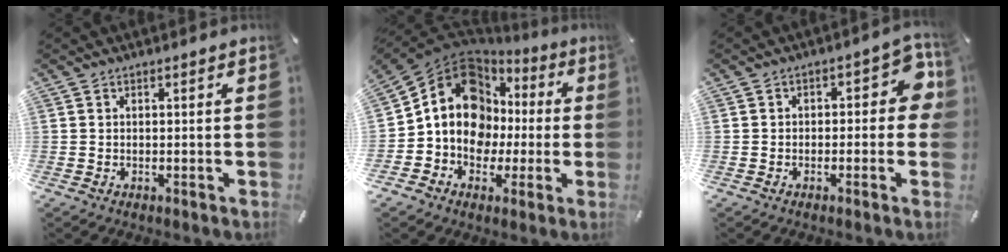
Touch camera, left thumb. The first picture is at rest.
{"total": 14.4, "force": [1.5, 12.5, 6.9], "torque": [-0.128, -0.016, 0.032]}
{"total": 7.8, "force": [-0.1, 4.4, 6.5], "torque": [-0.075, 0.005, -0.006]}